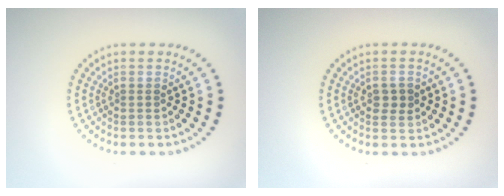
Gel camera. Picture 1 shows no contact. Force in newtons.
{"total": 1.5, "press": 1.5, "slide": 0.1}